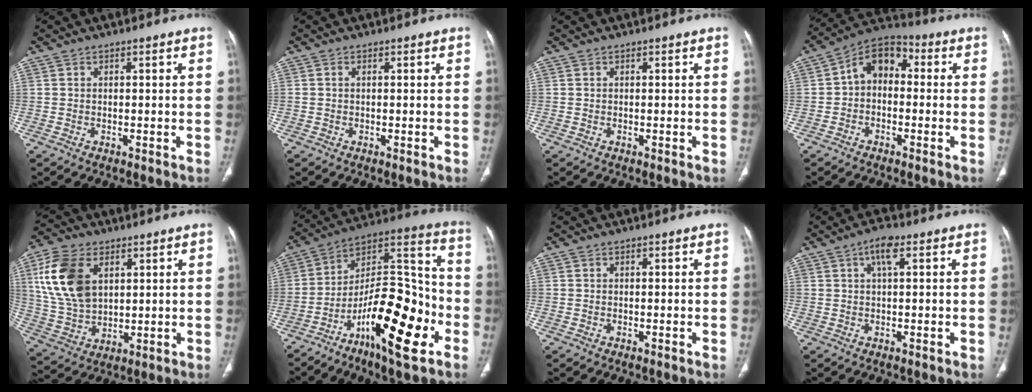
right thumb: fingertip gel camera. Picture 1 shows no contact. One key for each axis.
{"total": 0.5, "fx": 0.0, "fy": 0.3, "fz": 0.4, "tx": -0.012, "ty": 0.000, "tz": 0.000}
{"total": 0.0}
{"total": 8.7, "fx": -0.1, "fy": 6.3, "fz": 5.9, "tx": -0.069, "ty": 0.033, "tz": -0.023}
{"total": 15.4, "fx": 5.0, "fy": 9.8, "fz": 10.7, "tx": -0.206, "ty": -0.011, "tz": 0.106}
{"total": 23.2, "fx": -9.8, "fy": 8.0, "fz": 19.5, "tx": -0.298, "ty": 0.064, "tz": -0.159}
{"total": 0.0}
{"total": 4.0, "fx": 1.4, "fy": 1.4, "fz": 3.5, "tx": -0.060, "ty": 0.003, "tz": 0.019}